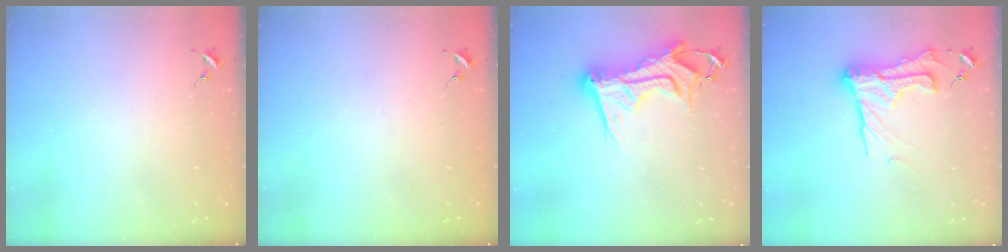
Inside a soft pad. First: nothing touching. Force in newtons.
{"total": 0.0}
{"total": 17.5, "press": 17.4, "slide": 1.8}
{"total": 16.9, "press": 16.9, "slide": 1.4}